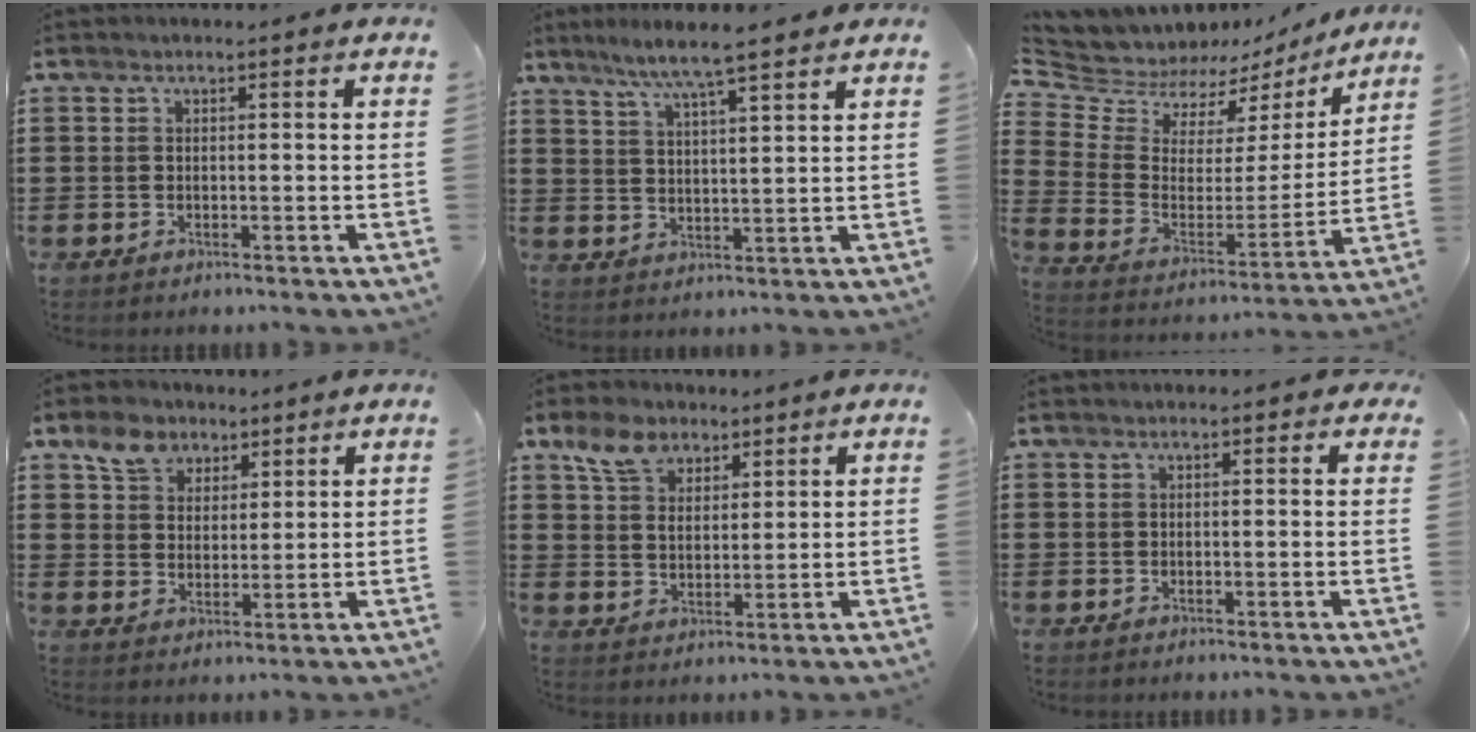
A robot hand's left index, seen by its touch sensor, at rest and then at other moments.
{"total": 5.7, "force": [4.9, -0.4, 3.0], "torque": [-0.072, -0.016, 0.084]}
{"total": 7.0, "force": [6.5, 2.5, -0.1], "torque": [-0.047, -0.056, 0.117]}
{"total": 5.7, "force": [3.9, 3.8, 1.6], "torque": [-0.036, 0.007, 0.070]}
{"total": 6.1, "force": [4.1, 3.6, 2.6], "torque": [-0.061, 0.008, 0.077]}
{"total": 0.6, "force": [0.2, 0.5, 0.1], "torque": [-0.004, 0.006, 0.003]}